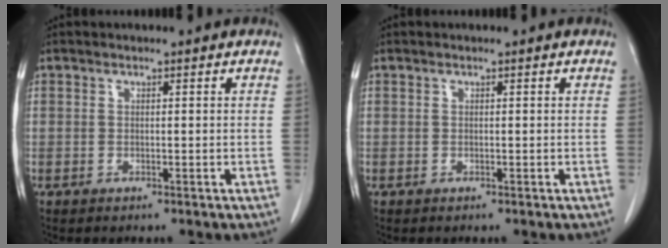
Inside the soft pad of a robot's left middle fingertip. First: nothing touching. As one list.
[{"total": 0.0}]